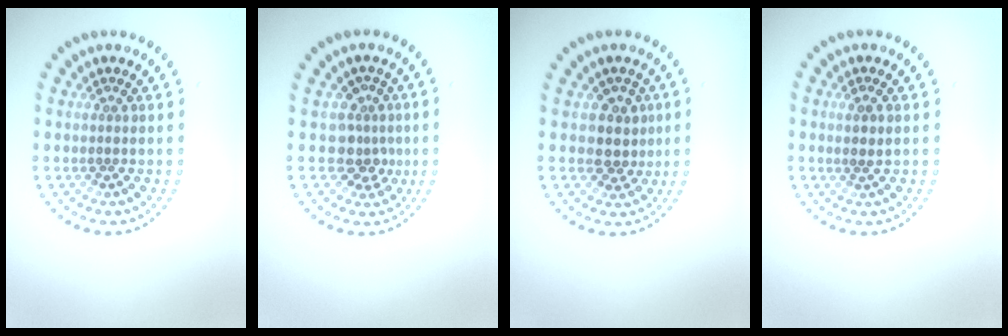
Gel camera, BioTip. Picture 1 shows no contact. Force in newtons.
{"total": 2.7, "press": 2.0, "slide": 1.9}
{"total": 2.6, "press": 2.1, "slide": 1.4}
{"total": 1.1, "press": 0.9, "slide": 0.7}